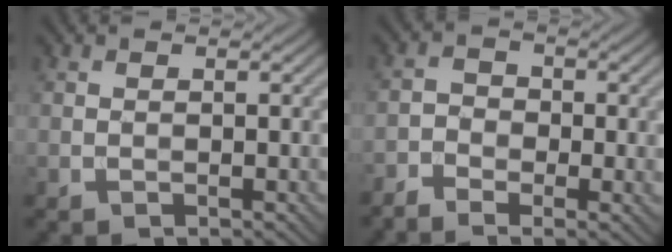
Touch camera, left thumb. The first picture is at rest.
{"total": 4.6, "force": [-3.1, 2.4, 2.5], "torque": [-0.055, -0.008, -0.056]}